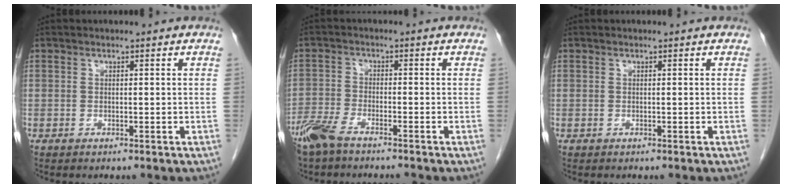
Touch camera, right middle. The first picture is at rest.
{"total": 5.8, "force": [-4.8, 1.2, 3.1], "torque": [-0.070, -0.011, -0.093]}
{"total": 0.0}